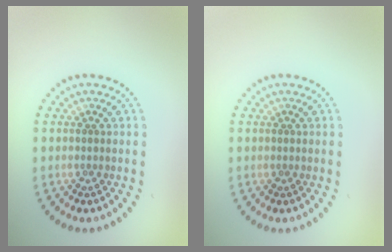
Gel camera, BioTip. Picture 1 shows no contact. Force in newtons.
{"total": 0.0}